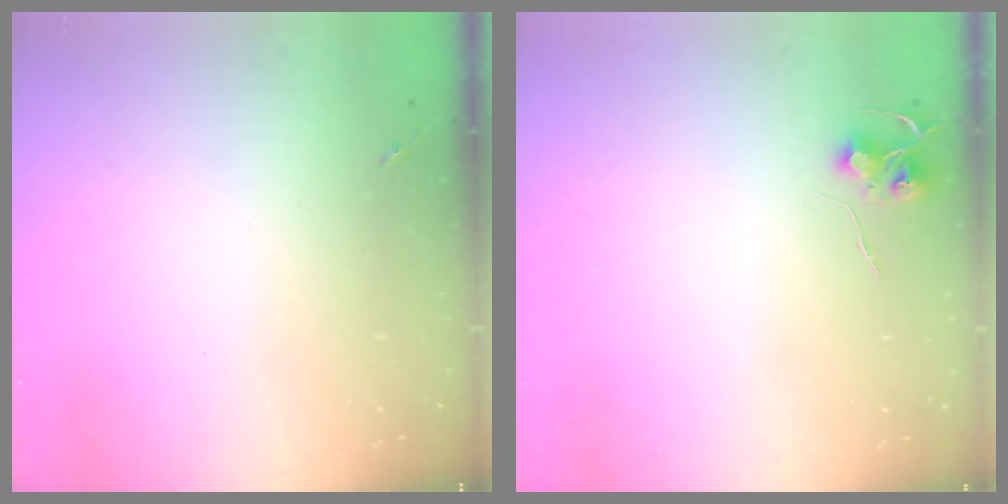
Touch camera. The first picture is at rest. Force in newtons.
{"total": 6.4, "press": 6.3, "slide": 0.6}